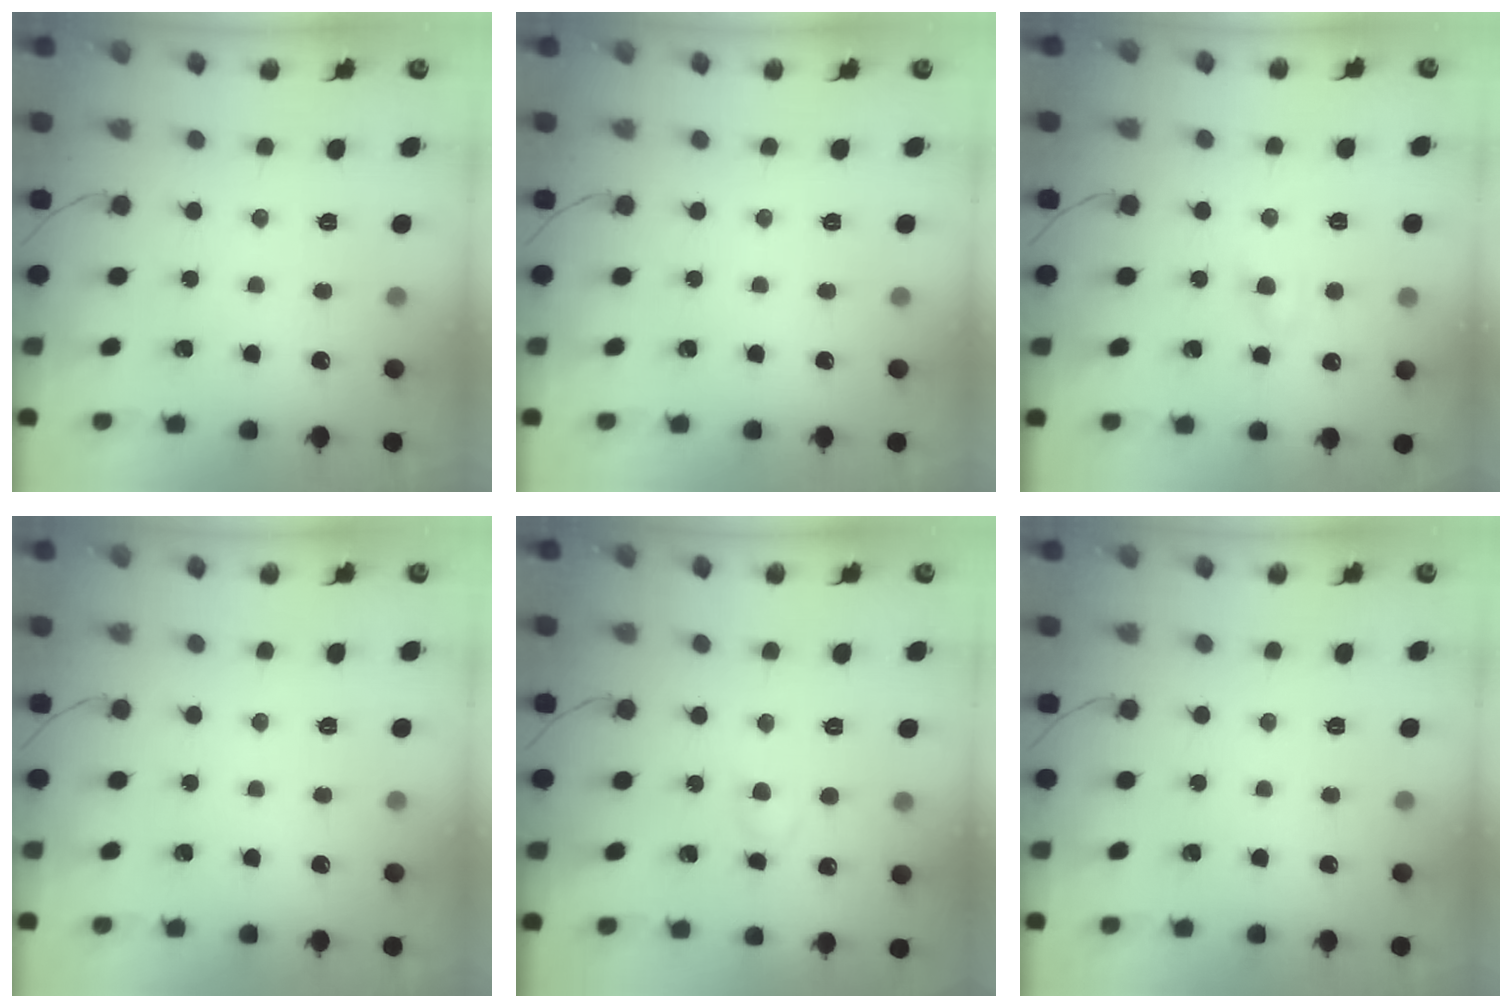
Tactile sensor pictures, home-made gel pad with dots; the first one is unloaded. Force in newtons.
{"total": 0.0}
{"total": 3.0, "press": 2.9, "slide": 0.8}
{"total": 0.0}
{"total": 2.8, "press": 2.6, "slide": 1.1}
{"total": 0.0}